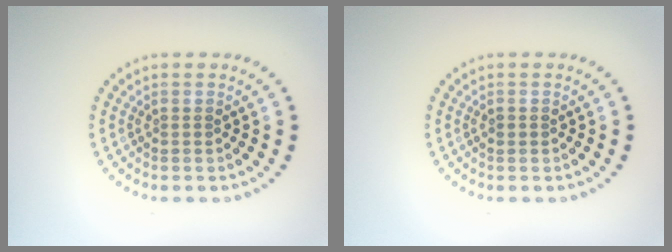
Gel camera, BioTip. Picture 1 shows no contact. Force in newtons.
{"total": 0.7, "press": 0.7, "slide": 0.0}